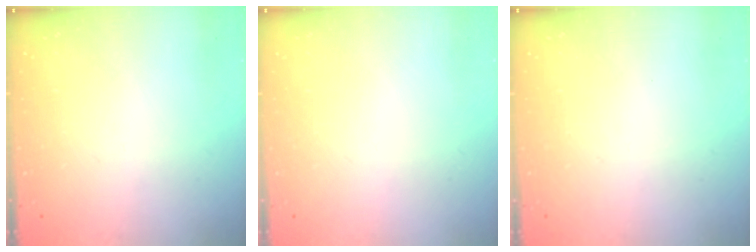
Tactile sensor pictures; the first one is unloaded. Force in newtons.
{"total": 1.7, "press": 1.6, "slide": 0.1}
{"total": 1.5, "press": 1.5, "slide": 0.1}